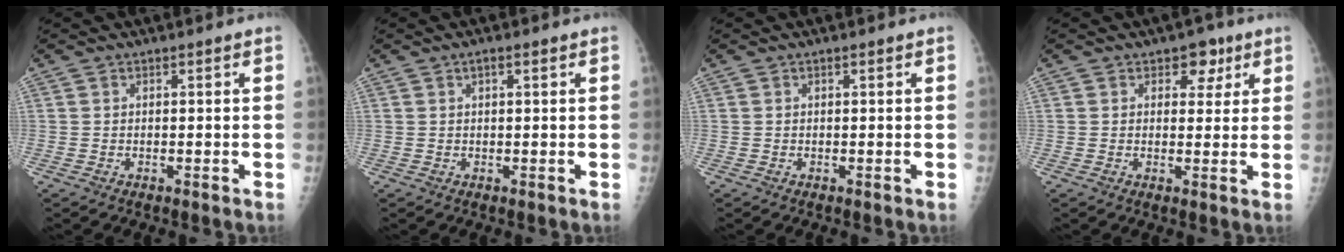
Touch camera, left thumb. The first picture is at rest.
{"total": 1.5, "force": [0.7, 0.4, 1.2], "torque": [-0.016, 0.004, 0.011]}
{"total": 0.0}
{"total": 4.5, "force": [2.3, 3.2, 2.2], "torque": [0.003, -0.007, 0.027]}